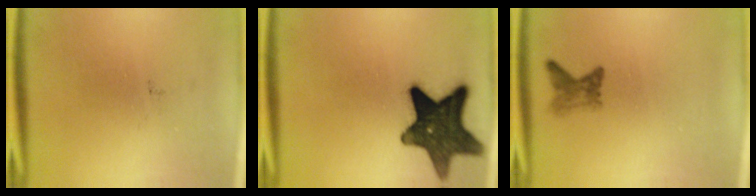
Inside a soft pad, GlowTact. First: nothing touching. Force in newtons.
{"total": 14.5}
{"total": 1.9}